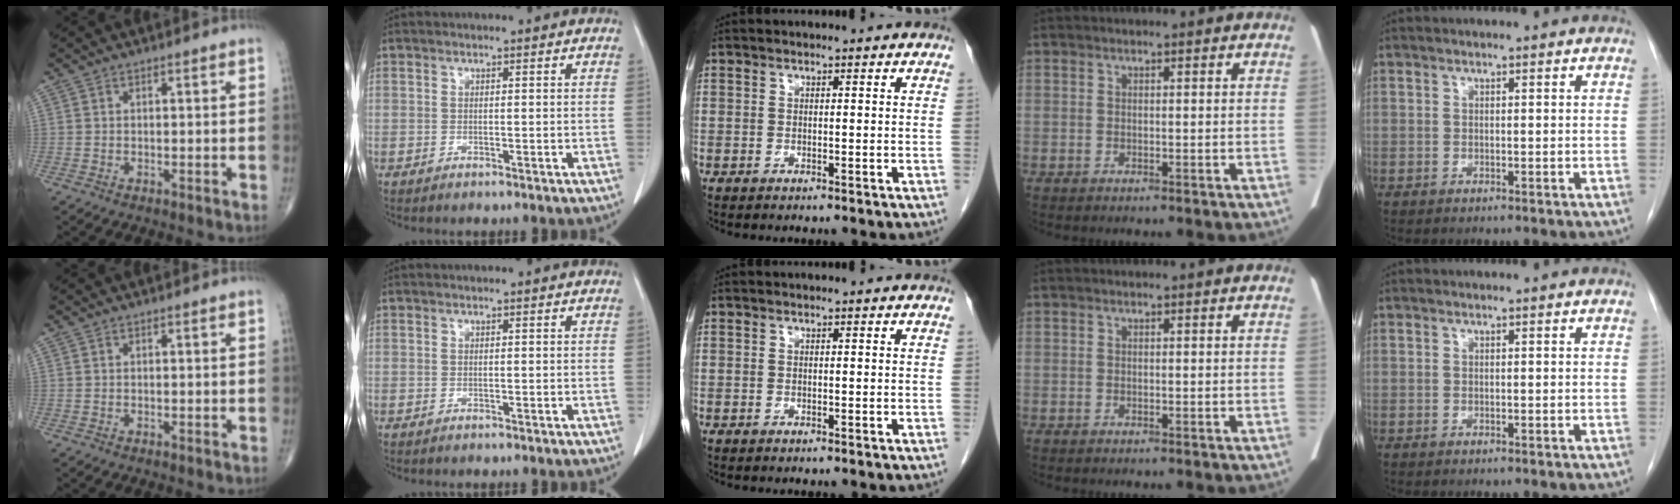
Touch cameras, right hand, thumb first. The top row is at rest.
{}